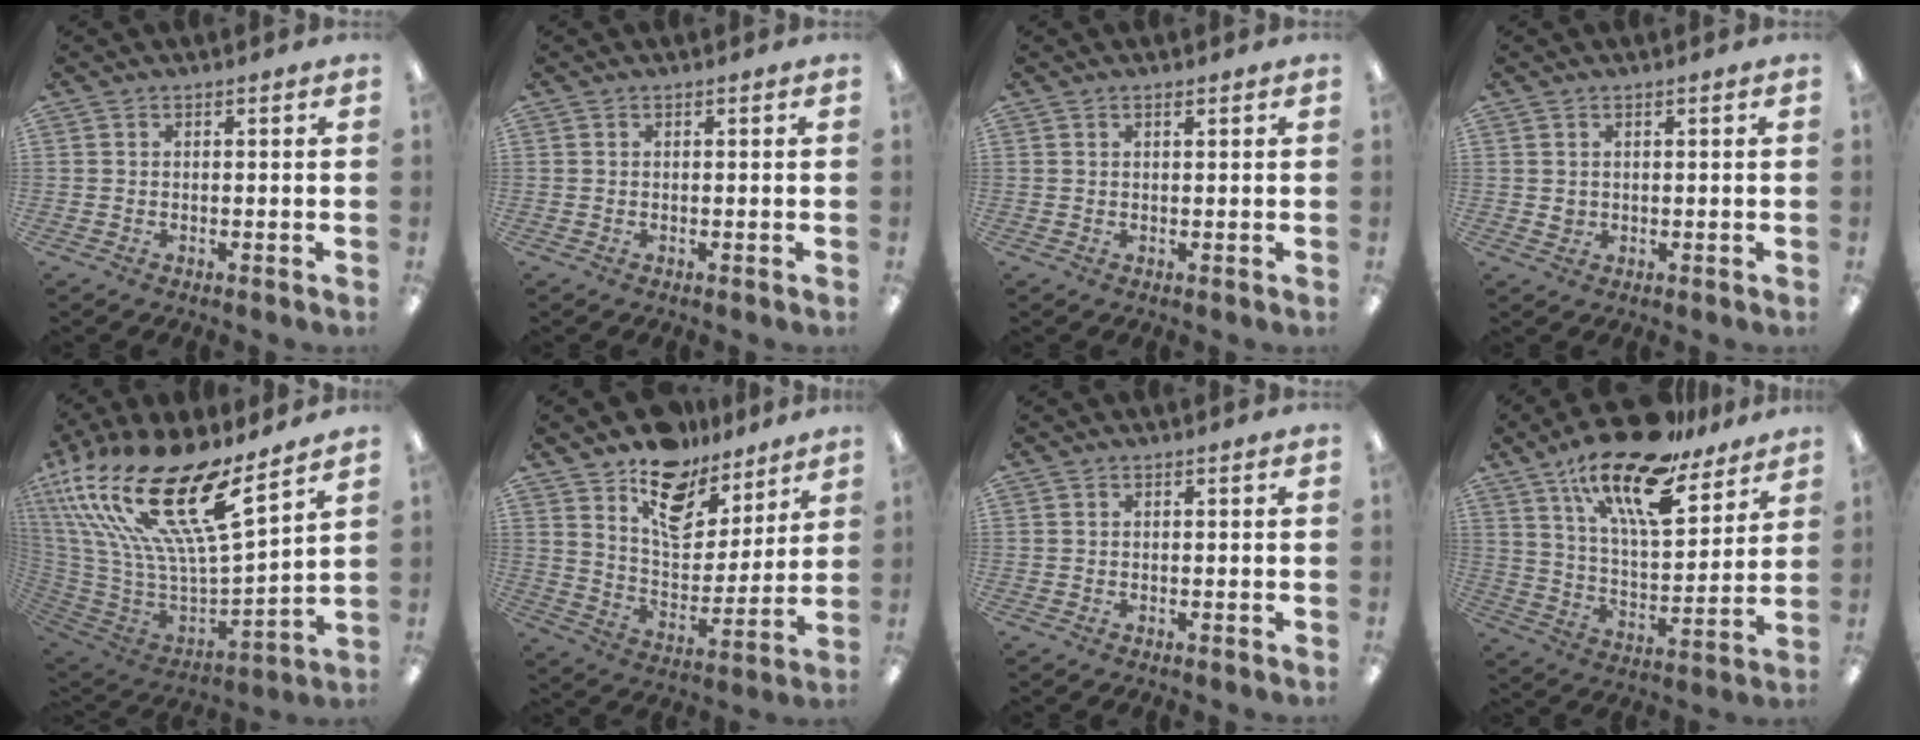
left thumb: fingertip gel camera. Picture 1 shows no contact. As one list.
[{"total": 0.0}, {"total": 0.7, "force": [0.6, 0.2, 0.4], "torque": [-0.009, 0.000, 0.011]}, {"total": 1.3, "force": [0.6, 1.1, 0.4], "torque": [-0.010, 0.003, 0.011]}, {"total": 26.6, "force": [16.3, 8.4, 19.4], "torque": [-0.393, -0.119, 0.280]}, {"total": 13.8, "force": [10.4, 7.4, 5.2], "torque": [-0.085, -0.076, 0.188]}, {"total": 0.0}, {"total": 21.0, "force": [15.2, 7.1, 12.6], "torque": [-0.206, -0.099, 0.258]}]